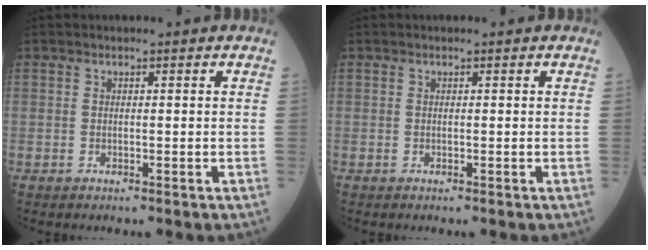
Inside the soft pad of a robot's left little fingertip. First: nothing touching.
{"total": 0.0}